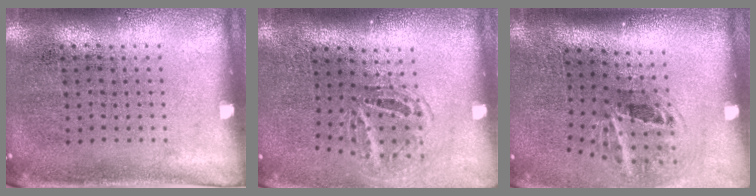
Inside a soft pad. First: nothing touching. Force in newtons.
{"total": 1.7, "press": 1.2, "slide": 1.3}
{"total": 2.0, "press": 1.2, "slide": 1.6}